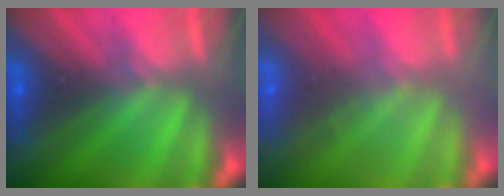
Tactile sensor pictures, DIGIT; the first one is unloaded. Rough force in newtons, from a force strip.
{"total": 1.8}